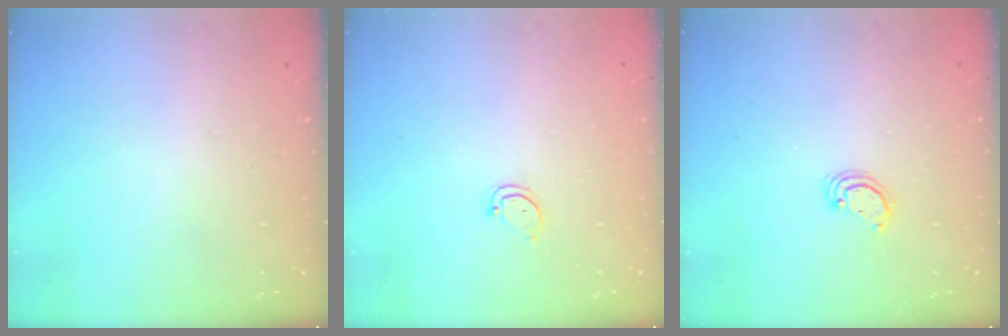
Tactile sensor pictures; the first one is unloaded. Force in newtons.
{"total": 3.5, "press": 3.5, "slide": 0.4}
{"total": 2.5, "press": 2.5, "slide": 0.2}